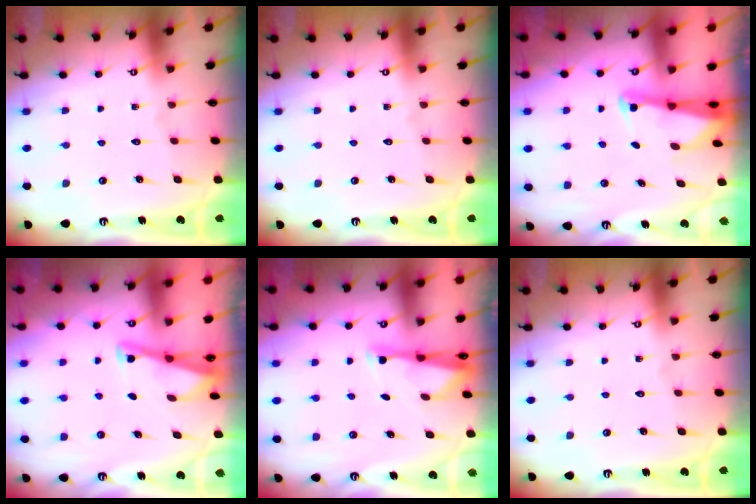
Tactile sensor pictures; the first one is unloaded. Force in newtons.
{"total": 0.0}
{"total": 2.4, "press": 2.4, "slide": 0.3}
{"total": 2.9, "press": 2.8, "slide": 0.4}
{"total": 3.0, "press": 2.9, "slide": 0.5}
{"total": 0.0}